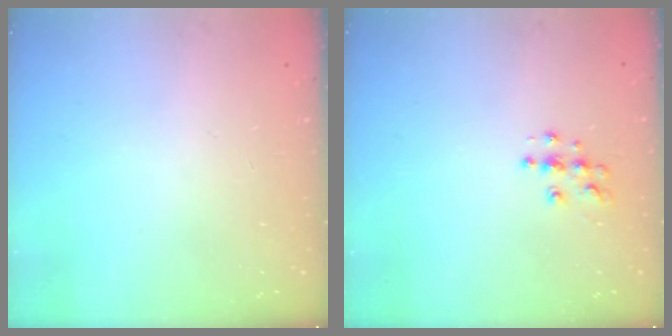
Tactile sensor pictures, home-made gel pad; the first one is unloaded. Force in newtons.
{"total": 5.8, "press": 5.8, "slide": 0.2}